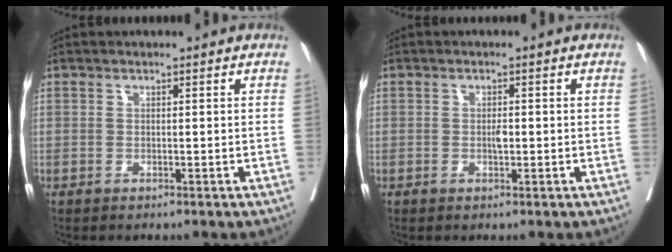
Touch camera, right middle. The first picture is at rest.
{"total": 1.2, "force": [-0.1, 0.5, 1.1], "torque": [-0.024, -0.001, -0.001]}